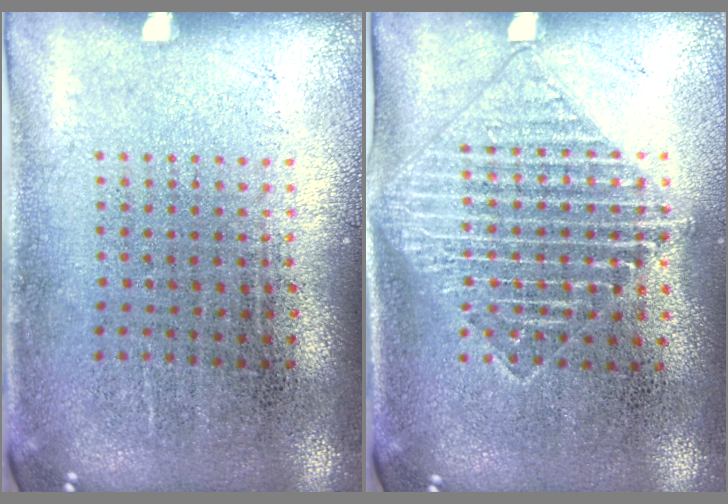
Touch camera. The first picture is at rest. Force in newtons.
{"total": 1.6, "press": 1.4, "slide": 0.8}